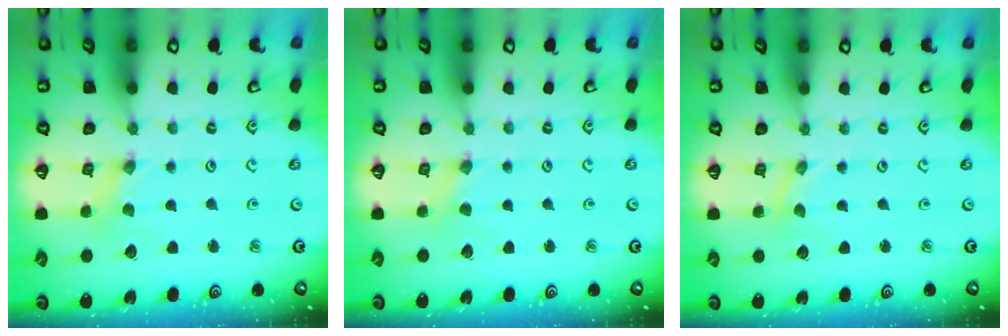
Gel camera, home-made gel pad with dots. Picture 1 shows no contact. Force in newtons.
{"total": 1.7, "press": 1.6, "slide": 0.4}
{"total": 0.0}